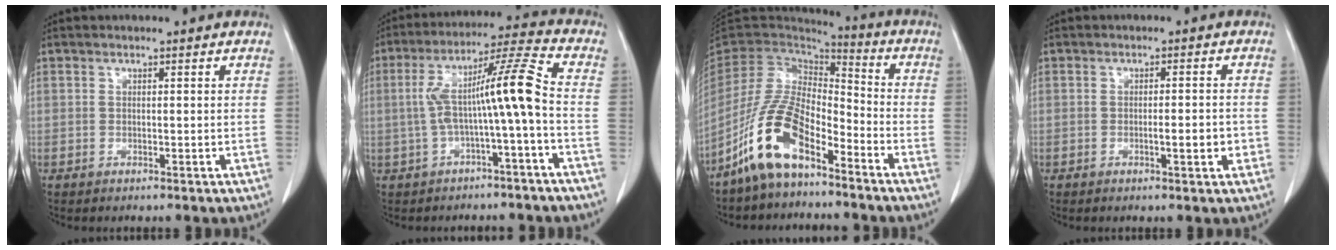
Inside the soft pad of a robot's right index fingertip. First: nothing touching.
{"total": 10.3, "force": [-1.2, -0.6, 10.2], "torque": [-0.181, 0.038, -0.020]}
{"total": 12.7, "force": [-8.1, 4.7, 8.7], "torque": [-0.186, 0.008, -0.159]}
{"total": 2.9, "force": [-0.7, 0.5, 2.8], "torque": [-0.044, 0.002, -0.007]}